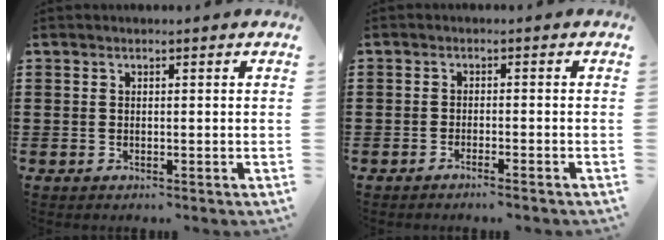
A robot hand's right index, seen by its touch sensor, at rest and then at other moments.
{"total": 1.4, "force": [-1.3, -0.2, 0.5], "torque": [-0.009, 0.001, -0.026]}